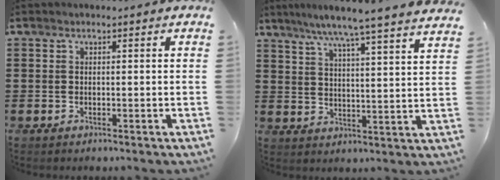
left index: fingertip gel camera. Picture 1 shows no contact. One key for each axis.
{"total": 6.6, "fx": 5.8, "fy": -1.3, "fz": 2.9, "tx": -0.078, "ty": -0.040, "tz": 0.096}